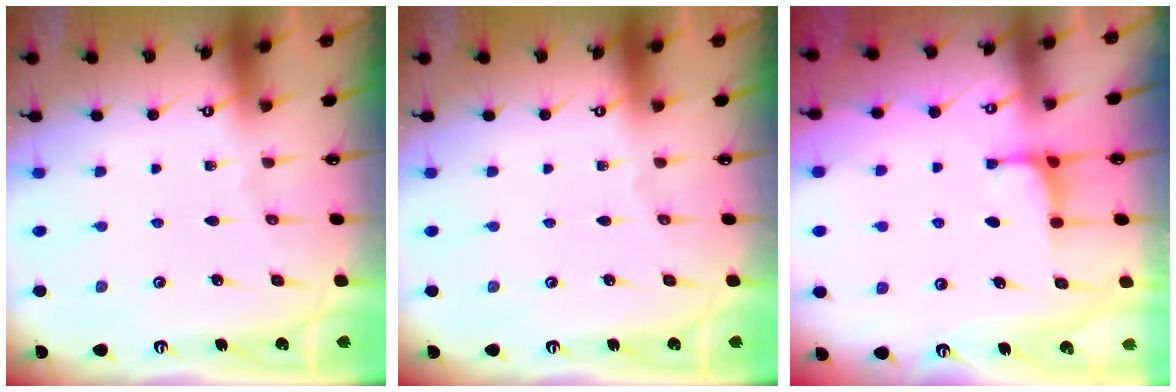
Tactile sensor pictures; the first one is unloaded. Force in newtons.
{"total": 0.0}
{"total": 2.6, "press": 2.6, "slide": 0.2}